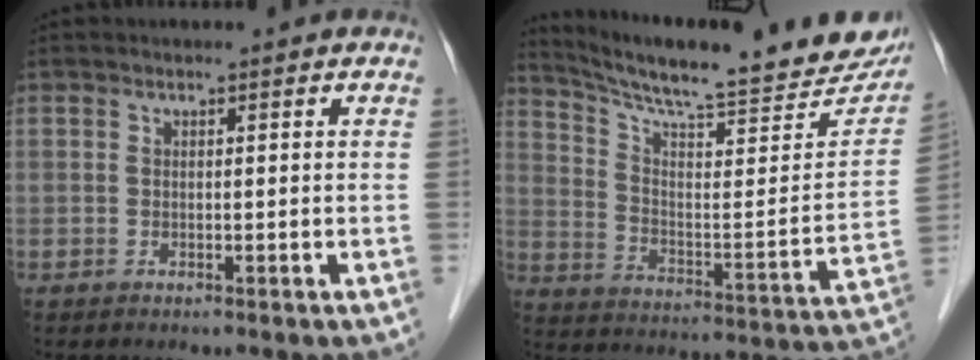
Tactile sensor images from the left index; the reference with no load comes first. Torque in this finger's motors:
{"motor_torque": [-0.07, -0.19, 0.21, 0.04]}